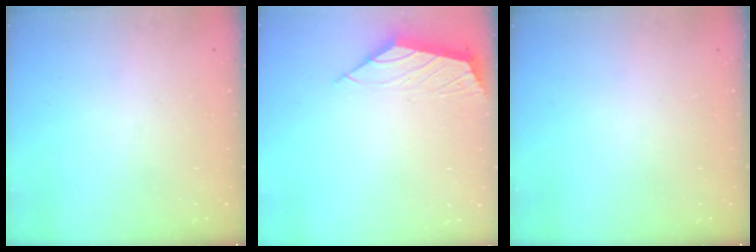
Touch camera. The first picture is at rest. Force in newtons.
{"total": 2.0, "press": 2.0, "slide": 0.5}
{"total": 0.0}